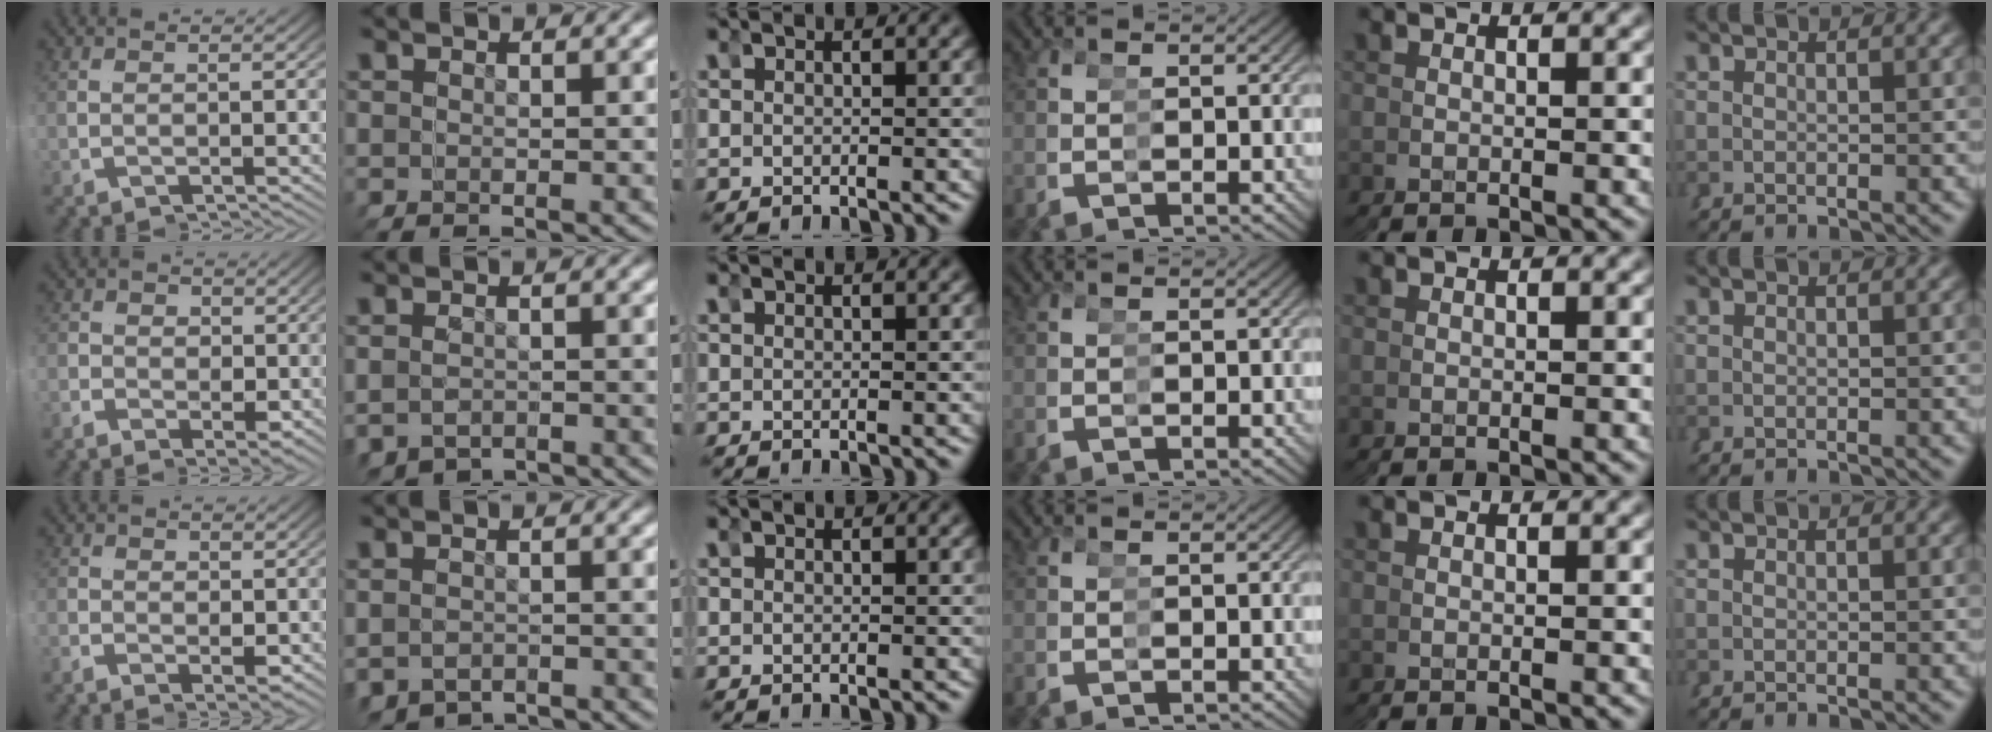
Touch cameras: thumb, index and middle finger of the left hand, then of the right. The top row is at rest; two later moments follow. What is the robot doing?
{"motion": "grasp_and_lifting", "object": "hoodie"}